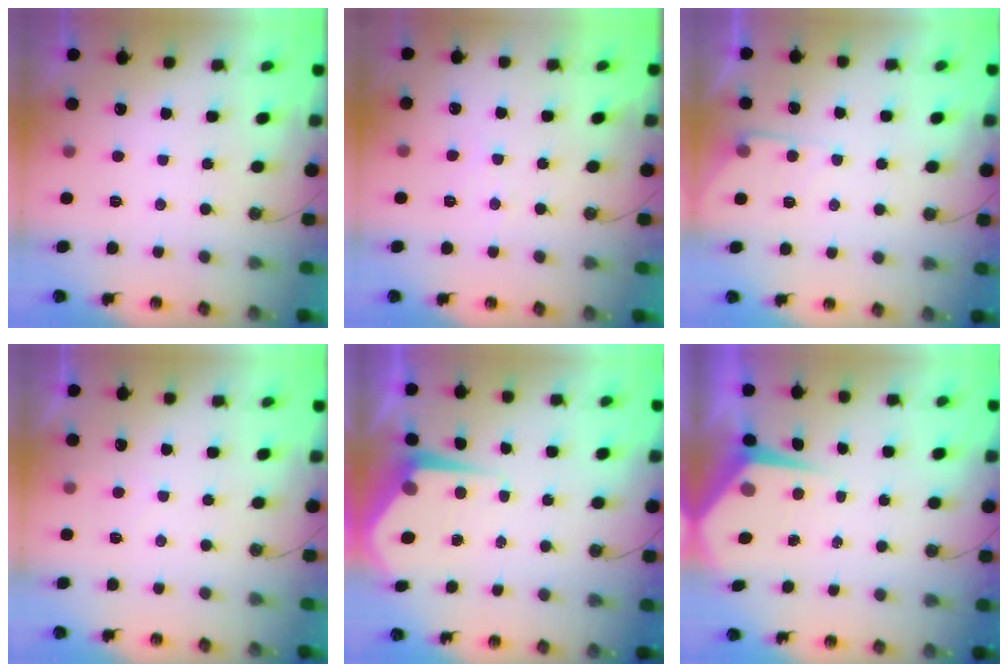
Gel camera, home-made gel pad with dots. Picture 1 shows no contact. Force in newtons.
{"total": 4.1, "press": 4.0, "slide": 0.6}
{"total": 4.7, "press": 4.7, "slide": 0.4}
{"total": 2.0, "press": 2.0, "slide": 0.3}
{"total": 6.8, "press": 6.8, "slide": 0.5}
{"total": 4.9, "press": 4.8, "slide": 0.5}